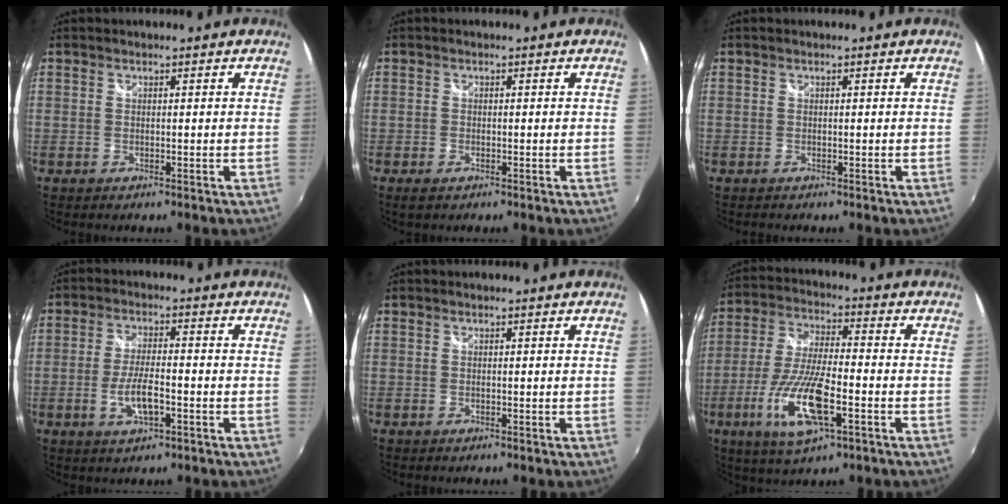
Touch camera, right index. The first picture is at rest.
{"total": 1.6, "force": [-1.0, 0.8, 1.0], "torque": [-0.020, -0.003, -0.017]}
{"total": 0.0}
{"total": 6.3, "force": [-2.2, 2.0, 5.6], "torque": [-0.114, -0.005, -0.039]}
{"total": 0.0}
{"total": 14.5, "force": [-5.5, 4.0, 12.8], "torque": [-0.272, -0.017, -0.104]}